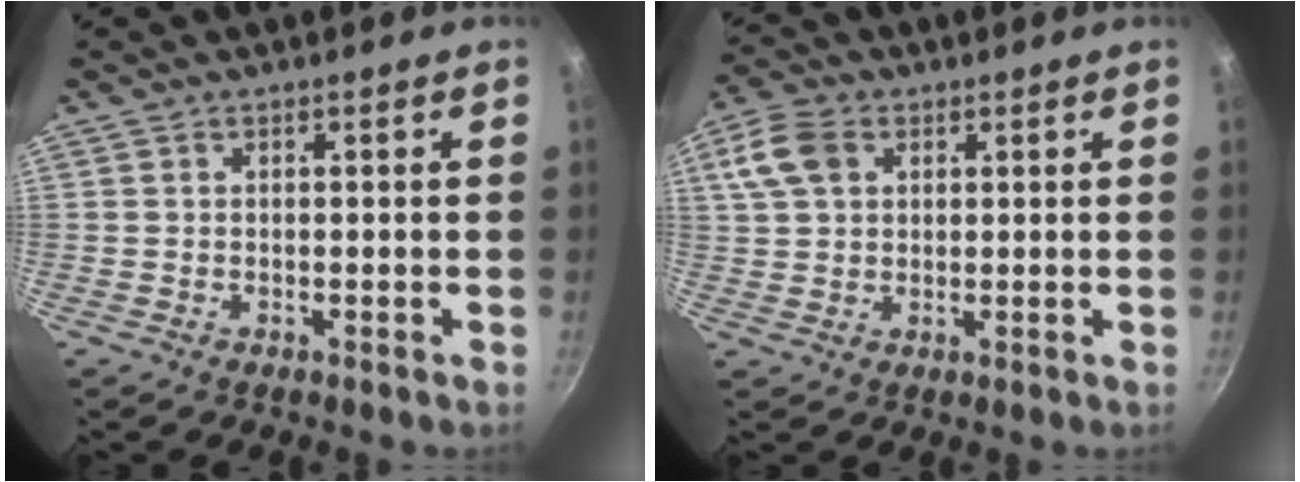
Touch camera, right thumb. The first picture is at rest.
{"total": 8.2, "force": [2.9, 5.8, 4.9], "torque": [-0.091, 0.005, 0.045]}